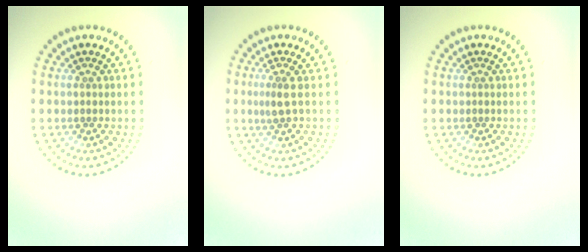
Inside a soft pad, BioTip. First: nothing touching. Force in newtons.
{"total": 1.5, "press": 1.3, "slide": 0.9}
{"total": 0.0}